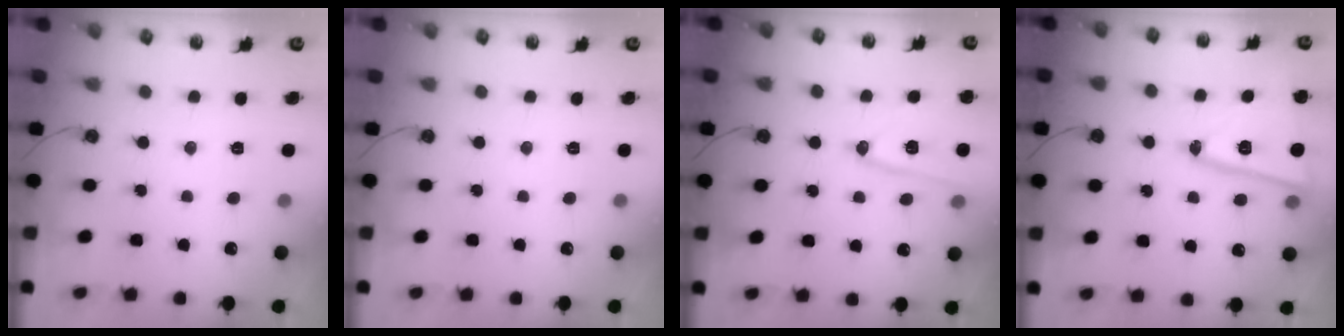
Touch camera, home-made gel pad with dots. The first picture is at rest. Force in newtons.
{"total": 0.0}
{"total": 12.3, "press": 12.0, "slide": 2.9}
{"total": 16.7, "press": 16.7, "slide": 0.7}